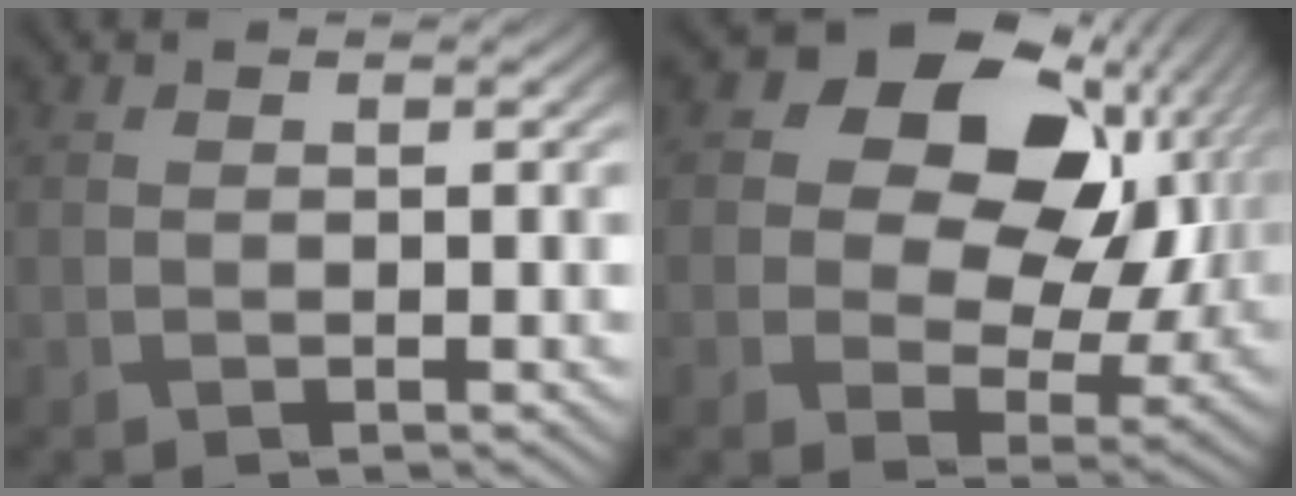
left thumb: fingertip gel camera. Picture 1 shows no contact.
{"total": 15.7, "force": [4.4, 11.2, 10.1], "torque": [-0.146, 0.005, 0.074]}